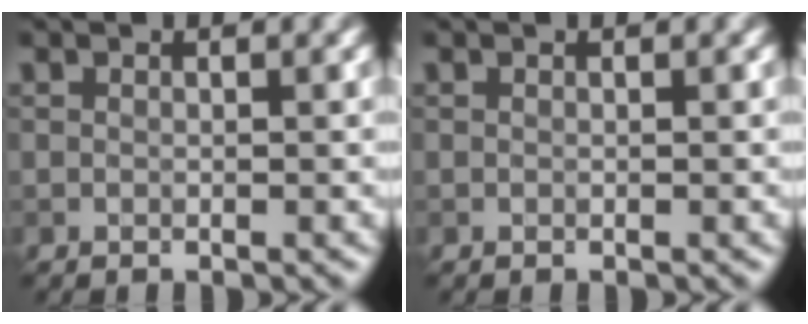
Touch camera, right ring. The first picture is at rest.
{"total": 0.0}